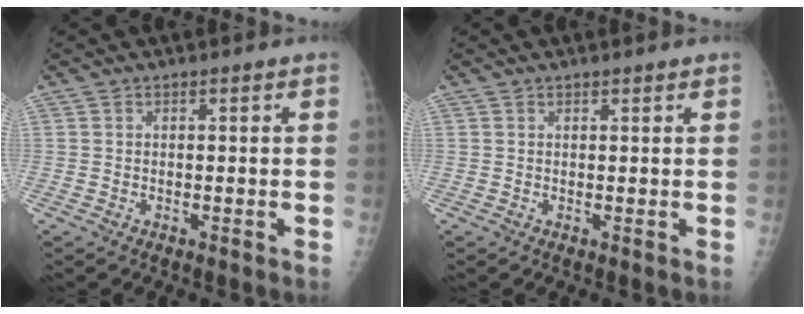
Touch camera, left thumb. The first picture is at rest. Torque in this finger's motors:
{"motor_torque": [-0.17, -0.02, -0.49, -0.06, 0.01]}